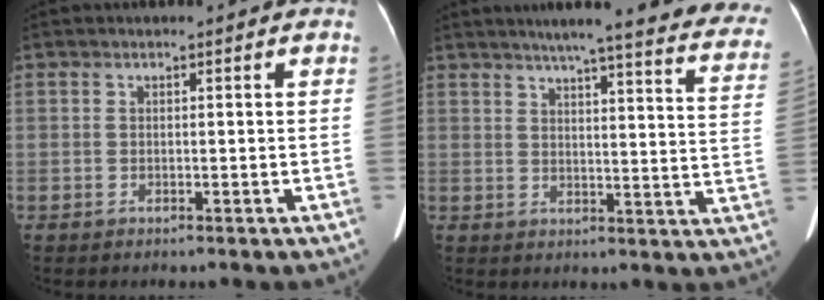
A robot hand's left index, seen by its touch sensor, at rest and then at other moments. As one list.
[{"total": 26.6, "force": [23.2, 1.6, 12.8], "torque": [-0.158, -0.065, 0.264]}]